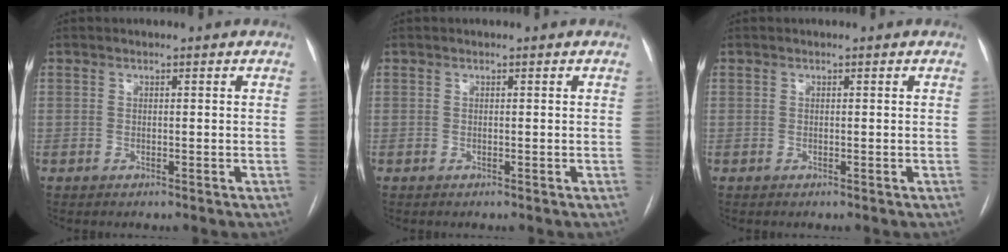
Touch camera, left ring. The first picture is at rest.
{"total": 0.0}
{"total": 0.0}